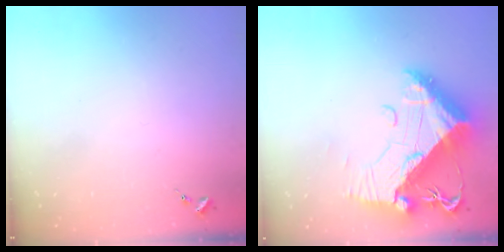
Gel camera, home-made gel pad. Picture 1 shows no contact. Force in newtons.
{"total": 19.4, "press": 19.3, "slide": 2.1}